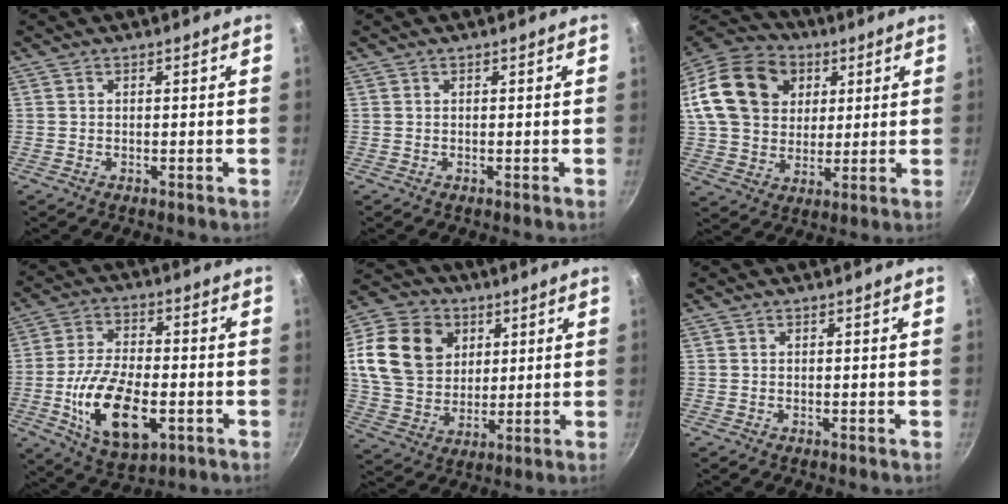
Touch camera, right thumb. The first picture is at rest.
{"total": 0.0}
{"total": 21.3, "force": [6.1, 16.7, 11.9], "torque": [-0.213, 0.017, 0.105]}
{"total": 16.5, "force": [-4.1, 8.5, 13.5], "torque": [-0.239, 0.013, -0.068]}
{"total": 19.8, "force": [5.8, 15.4, 10.9], "torque": [-0.202, -0.002, 0.107]}
{"total": 0.0}